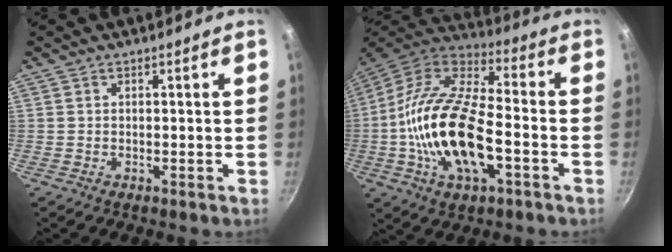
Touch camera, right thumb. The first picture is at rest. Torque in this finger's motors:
{"motor_torque": [0.16, 1.31, 2.25, -0.52, 0.53]}